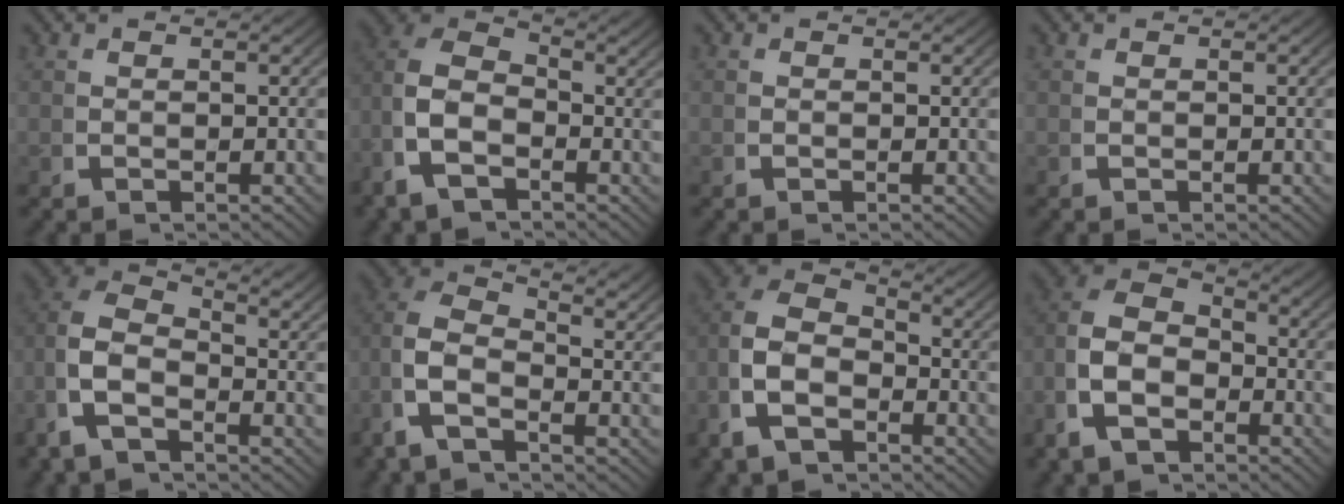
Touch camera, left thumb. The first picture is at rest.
{"total": 6.9, "force": [-0.3, 4.8, 4.9], "torque": [-0.111, -0.012, -0.011]}
{"total": 0.0}
{"total": 0.0}
{"total": 5.9, "force": [0.1, 3.9, 4.4], "torque": [-0.102, -0.011, -0.009]}
{"total": 5.4, "force": [0.3, 3.2, 4.4], "torque": [-0.109, -0.014, -0.004]}
{"total": 7.6, "force": [-0.4, 5.5, 5.2], "torque": [-0.117, -0.016, -0.009]}
{"total": 8.3, "force": [-0.3, 6.2, 5.5], "torque": [-0.120, -0.013, -0.009]}